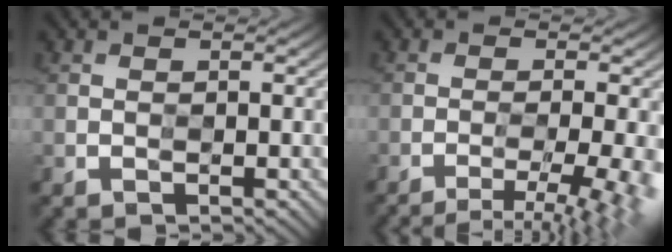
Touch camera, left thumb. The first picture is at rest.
{"total": 6.7, "force": [-3.3, 1.5, 5.6], "torque": [-0.080, -0.003, -0.045]}